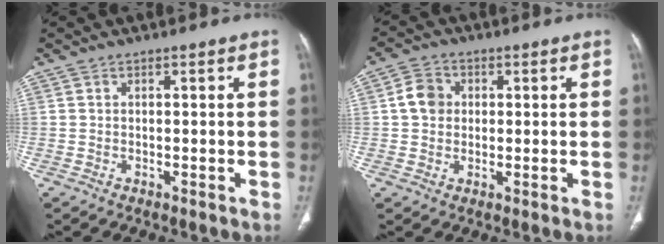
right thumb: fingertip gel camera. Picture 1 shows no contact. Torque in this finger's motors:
{"motor_torque": [-0.52, 0.65, 0.42, -0.38, 0.00]}